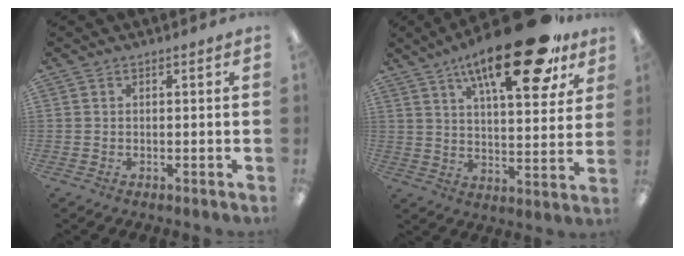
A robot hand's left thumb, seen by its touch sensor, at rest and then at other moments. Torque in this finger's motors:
{"motor_torque": [0.43, 0.69, 1.63, -1.14, 0.49]}